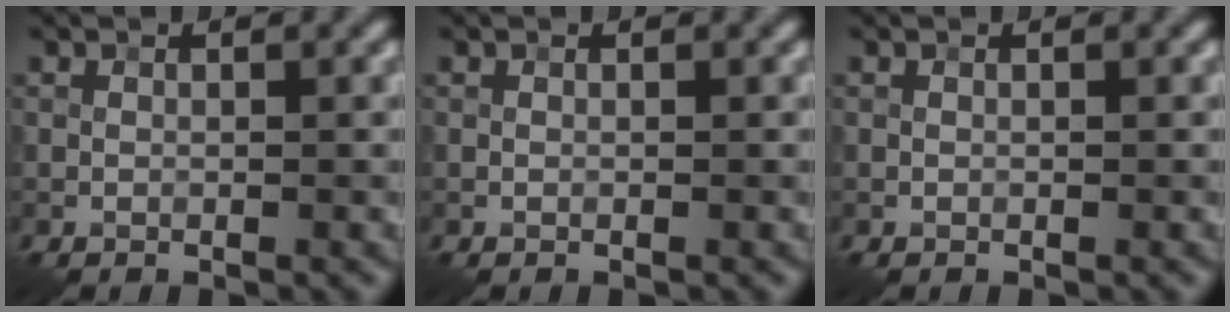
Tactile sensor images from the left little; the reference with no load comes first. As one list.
[{"total": 0.0}, {"total": 0.0}]